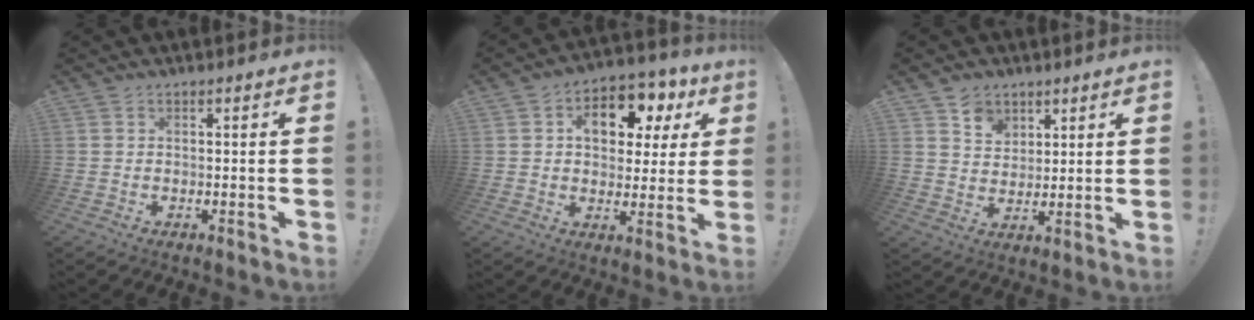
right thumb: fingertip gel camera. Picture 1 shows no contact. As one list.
[{"total": 13.9, "force": [5.1, 9.2, 9.1], "torque": [-0.120, -0.014, 0.090]}, {"total": 6.9, "force": [4.3, 5.3, 1.5], "torque": [-0.021, -0.029, 0.082]}]